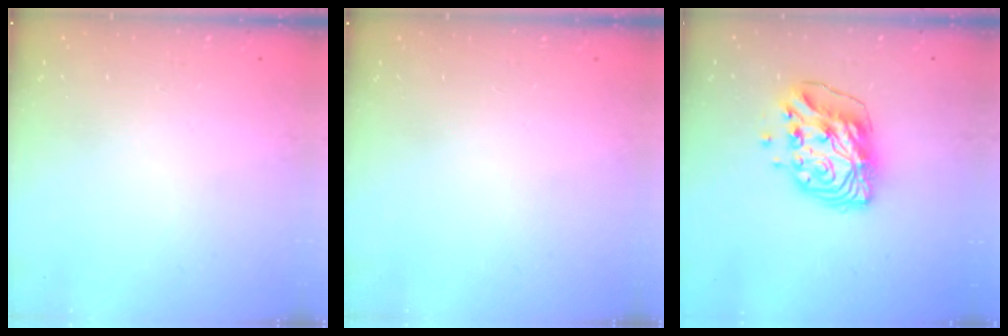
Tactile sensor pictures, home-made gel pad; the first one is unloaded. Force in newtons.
{"total": 0.0}
{"total": 12.2, "press": 12.1, "slide": 1.2}